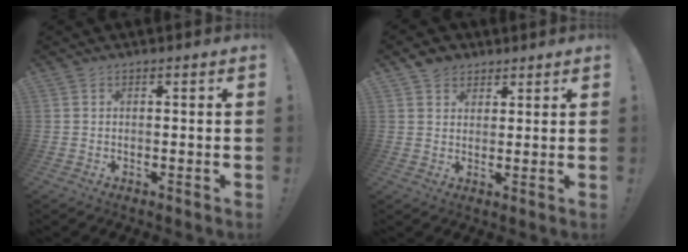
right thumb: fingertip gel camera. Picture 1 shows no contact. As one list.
[{"total": 5.0, "force": [3.2, 3.7, 1.0], "torque": [-0.016, -0.014, 0.061]}]